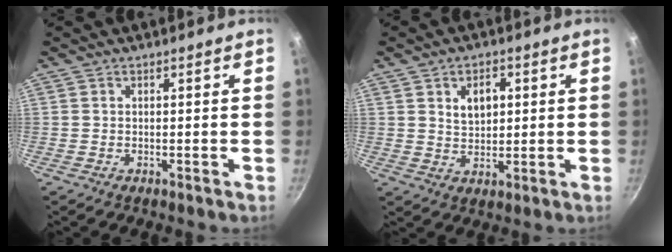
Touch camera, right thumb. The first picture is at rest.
{"total": 6.0, "force": [1.8, 4.0, 4.1], "torque": [-0.049, -0.005, 0.032]}